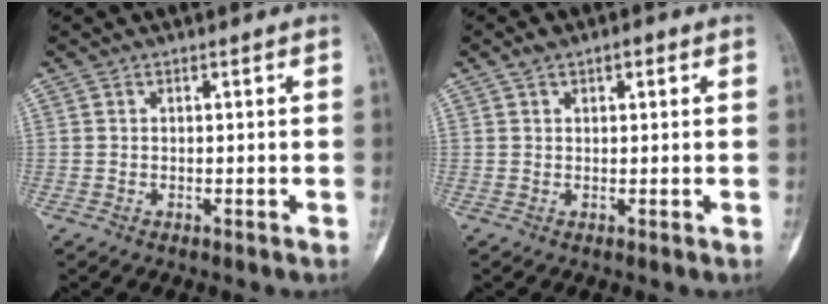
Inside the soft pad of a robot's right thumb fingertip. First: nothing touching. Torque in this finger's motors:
{"motor_torque": [2.19, 2.82, 0.21, 0.06, 0.13]}